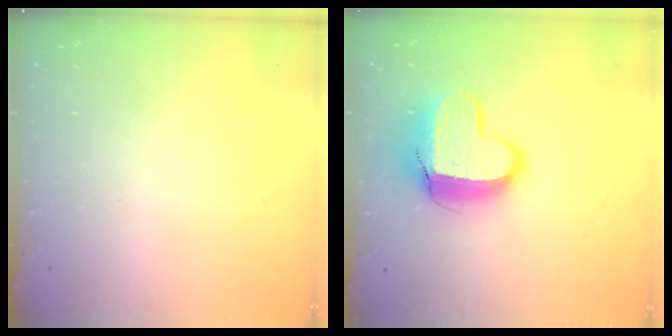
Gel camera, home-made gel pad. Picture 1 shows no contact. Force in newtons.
{"total": 12.7, "press": 12.7, "slide": 1.4}